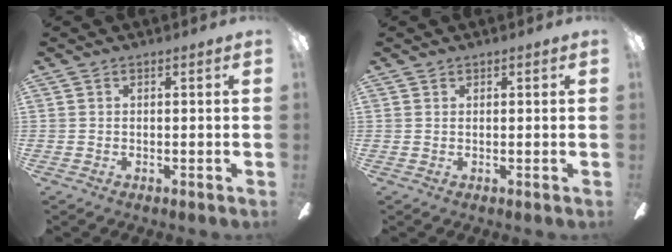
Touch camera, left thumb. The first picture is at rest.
{"total": 0.6, "force": [0.6, 0.3, 0.1], "torque": [-0.002, 0.001, 0.010]}